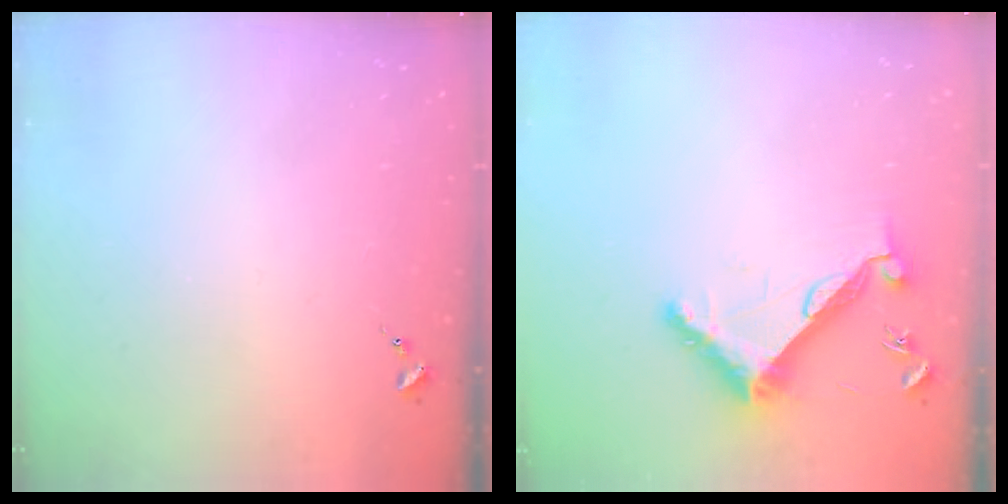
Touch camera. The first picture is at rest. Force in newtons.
{"total": 11.1, "press": 11.0, "slide": 0.7}